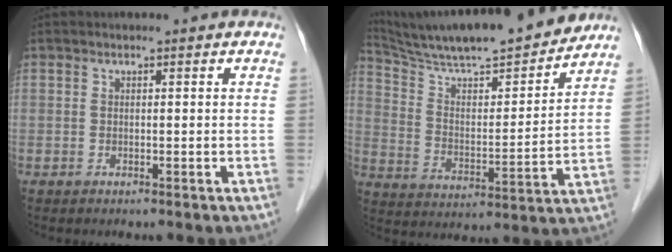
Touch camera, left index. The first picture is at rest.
{"total": 20.2, "force": [18.3, 1.5, 8.6], "torque": [-0.151, -0.002, 0.290]}